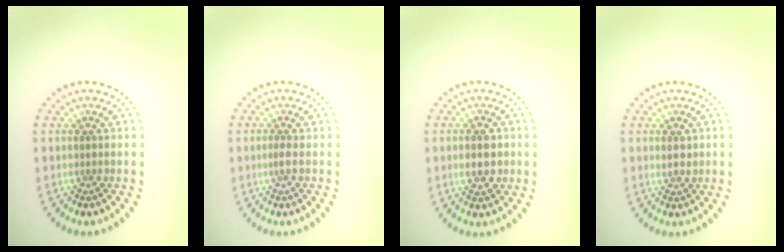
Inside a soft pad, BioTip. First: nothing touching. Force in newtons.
{"total": 0.9, "press": 0.5, "slide": 0.7}
{"total": 2.7, "press": 2.7, "slide": 0.1}
{"total": 1.2, "press": 1.2, "slide": 0.3}